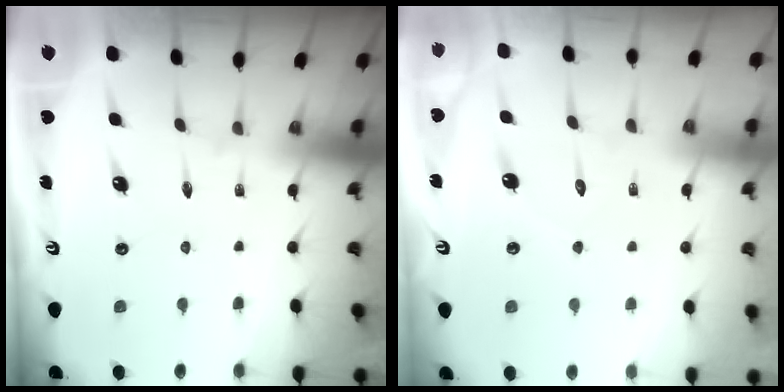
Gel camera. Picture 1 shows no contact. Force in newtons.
{"total": 4.4, "press": 4.4, "slide": 0.3}